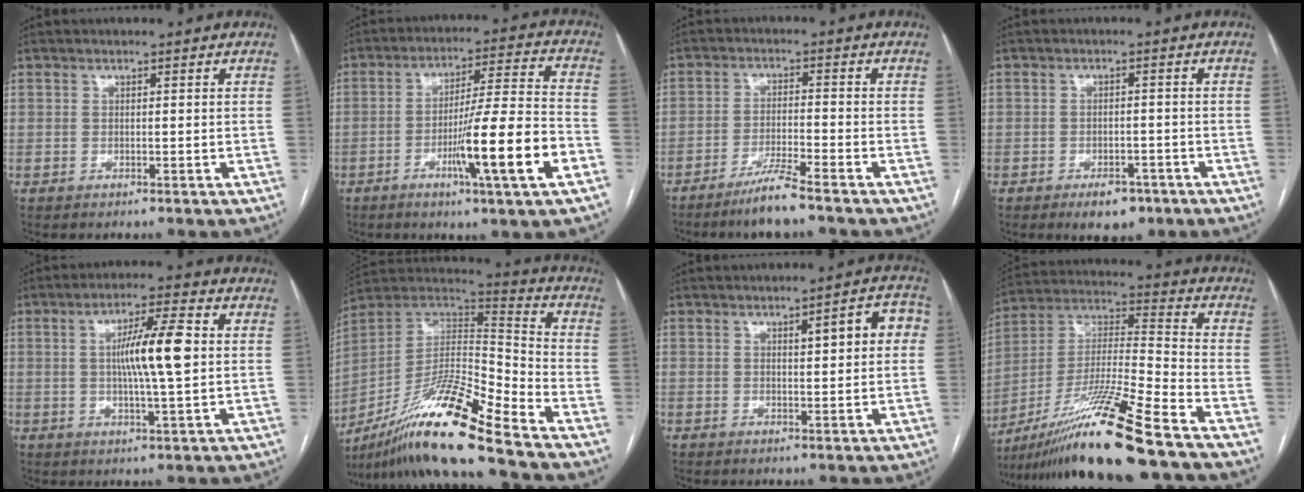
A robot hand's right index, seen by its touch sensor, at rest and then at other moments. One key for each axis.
{"total": 14.6, "fx": -5.6, "fy": -0.6, "fz": 13.5, "tx": -0.224, "ty": -0.006, "tz": -0.088}
{"total": 5.7, "fx": -4.5, "fy": -0.5, "fz": 3.4, "tx": -0.063, "ty": -0.016, "tz": -0.088}
{"total": 4.7, "fx": -3.0, "fy": 2.5, "fz": 2.5, "tx": -0.032, "ty": 0.002, "tz": -0.037}
{"total": 9.2, "fx": 0.9, "fy": 0.4, "fz": 9.2, "tx": -0.160, "ty": 0.004, "tz": 0.014}
{"total": 19.4, "fx": -14.0, "fy": 0.3, "fz": 13.4, "tx": -0.268, "ty": -0.006, "tz": -0.256}
{"total": 6.0, "fx": 1.3, "fy": 1.3, "fz": 5.6, "tx": -0.068, "ty": 0.017, "tz": 0.014}
{"total": 19.8, "fx": -14.6, "fy": -1.4, "fz": 13.3, "tx": -0.274, "ty": -0.024, "tz": -0.268}